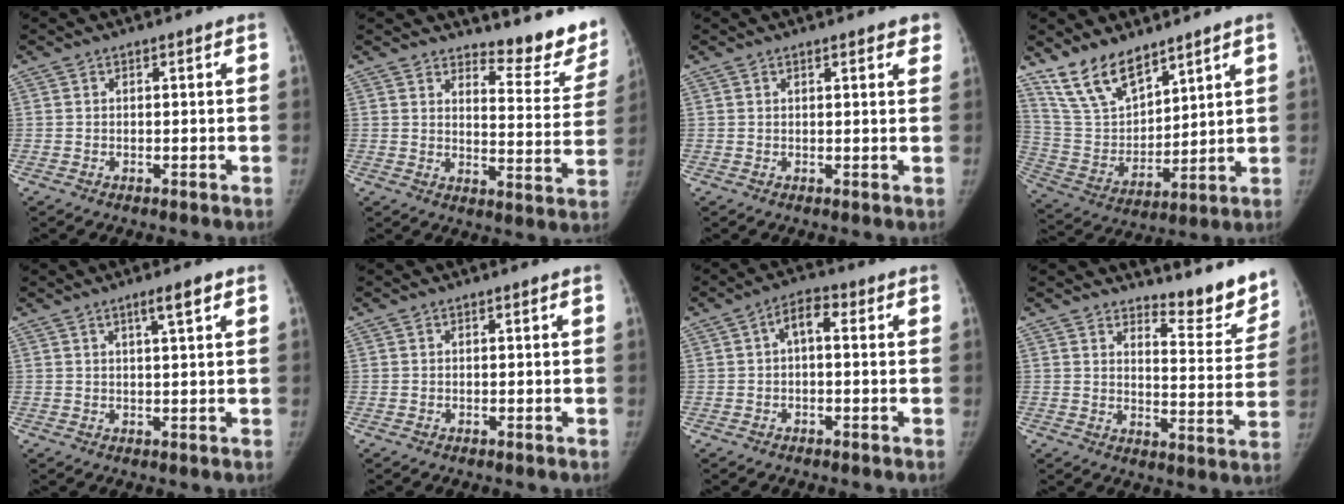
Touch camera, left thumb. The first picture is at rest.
{"total": 13.6, "force": [12.6, 3.6, 3.7], "torque": [-0.002, -0.137, 0.140]}
{"total": 2.3, "force": [1.8, 0.5, 1.3], "torque": [-0.002, 0.000, 0.018]}
{"total": 13.6, "force": [10.4, 6.1, 6.2], "torque": [-0.088, -0.054, 0.215]}
{"total": 3.3, "force": [1.8, 0.2, 2.8], "torque": [-0.043, -0.006, 0.032]}
{"total": 0.0}
{"total": 4.3, "force": [0.4, 2.2, 3.6], "torque": [-0.048, 0.020, -0.001]}
{"total": 11.4, "force": [10.5, 3.2, 3.0], "torque": [-0.002, -0.111, 0.125]}